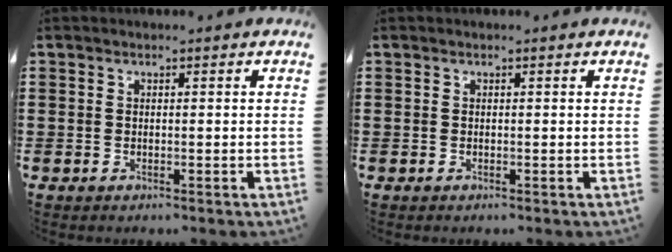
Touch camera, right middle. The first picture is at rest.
{"total": 0.0}